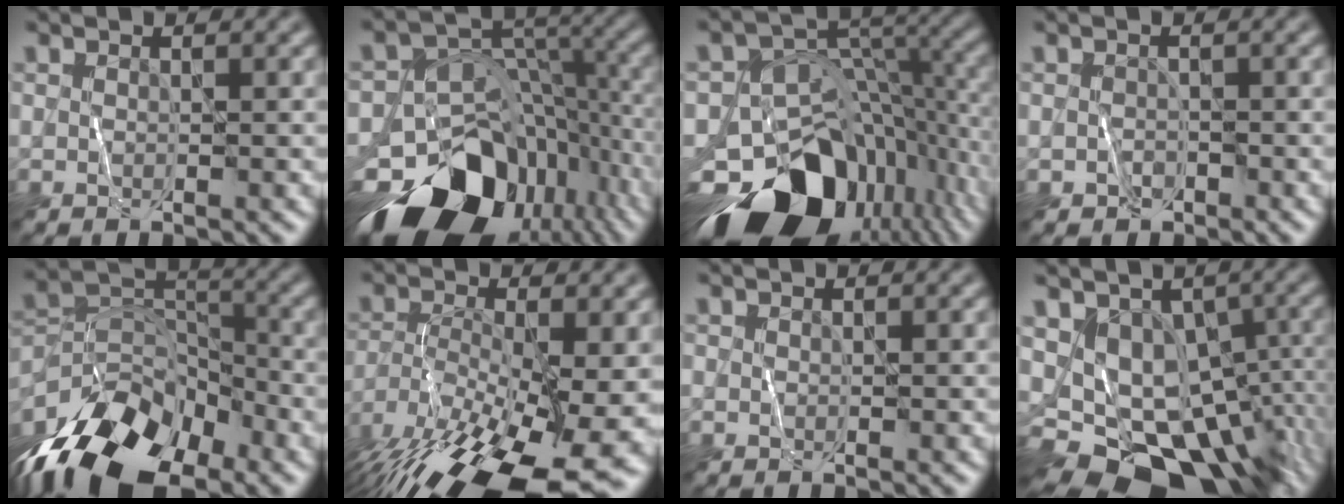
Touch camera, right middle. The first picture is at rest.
{"total": 17.6, "force": [-10.4, 11.7, 8.1], "torque": [-0.156, -0.031, -0.151]}
{"total": 16.5, "force": [-9.1, 10.7, 8.8], "torque": [-0.161, -0.028, -0.141]}
{"total": 1.3, "force": [-0.9, 1.0, 0.3], "torque": [-0.001, -0.005, -0.017]}
{"total": 12.8, "force": [-9.1, 6.0, 6.6], "torque": [-0.131, -0.001, -0.168]}
{"total": 16.6, "force": [-10.6, 5.2, 11.7], "torque": [-0.226, -0.039, -0.166]}
{"total": 0.7, "force": [-0.1, 0.7, 0.2], "torque": [-0.004, -0.003, -0.002]}
{"total": 14.3, "force": [-5.8, 9.7, 8.7], "torque": [-0.124, -0.007, -0.057]}